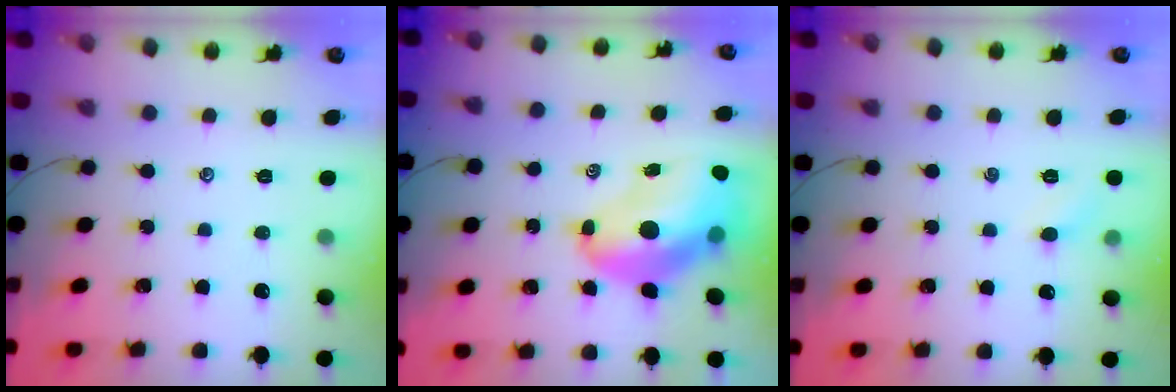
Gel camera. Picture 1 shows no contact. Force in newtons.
{"total": 15.1, "press": 14.5, "slide": 3.9}
{"total": 3.9, "press": 3.7, "slide": 1.0}